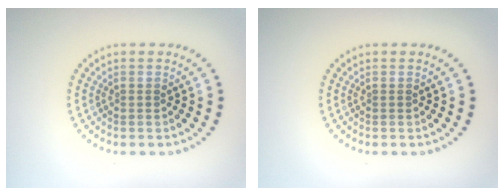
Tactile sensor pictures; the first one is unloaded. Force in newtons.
{"total": 0.0}